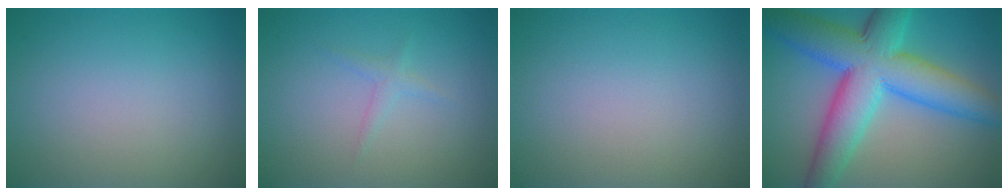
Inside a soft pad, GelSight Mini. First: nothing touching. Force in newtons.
{"total": 1.0, "press": 1.0, "slide": 0.1}
{"total": 0.0}
{"total": 11.5, "press": 11.5, "slide": 0.2}